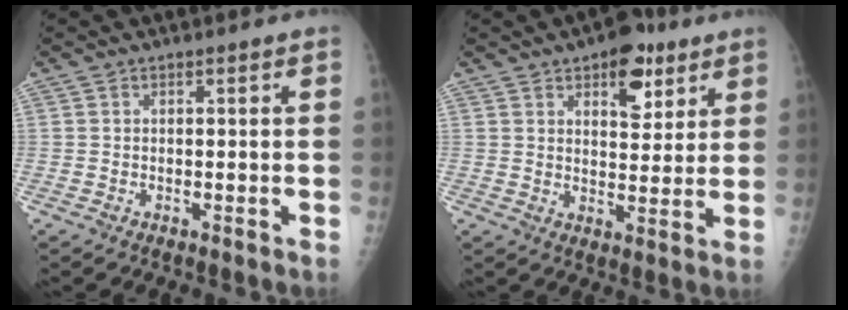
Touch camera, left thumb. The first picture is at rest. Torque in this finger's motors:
{"motor_torque": [1.01, 0.90, 0.84, -0.39, 0.18]}